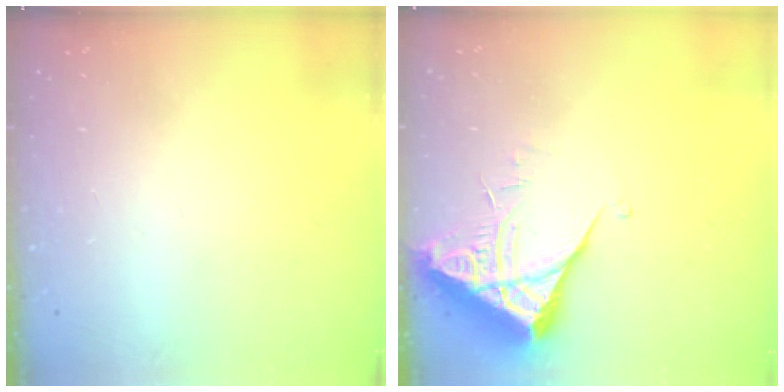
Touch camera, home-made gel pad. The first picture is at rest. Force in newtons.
{"total": 6.0, "press": 6.0, "slide": 0.2}